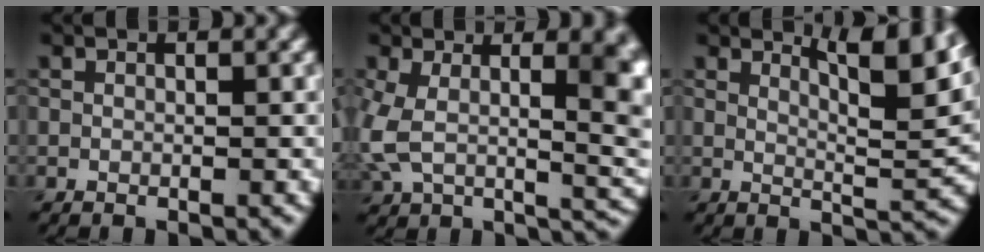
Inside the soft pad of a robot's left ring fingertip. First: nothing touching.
{"total": 10.6, "force": [1.0, 5.3, 9.1], "torque": [-0.183, -0.020, 0.023]}
{"total": 6.4, "force": [4.0, 1.5, 4.8], "torque": [-0.062, 0.001, 0.064]}